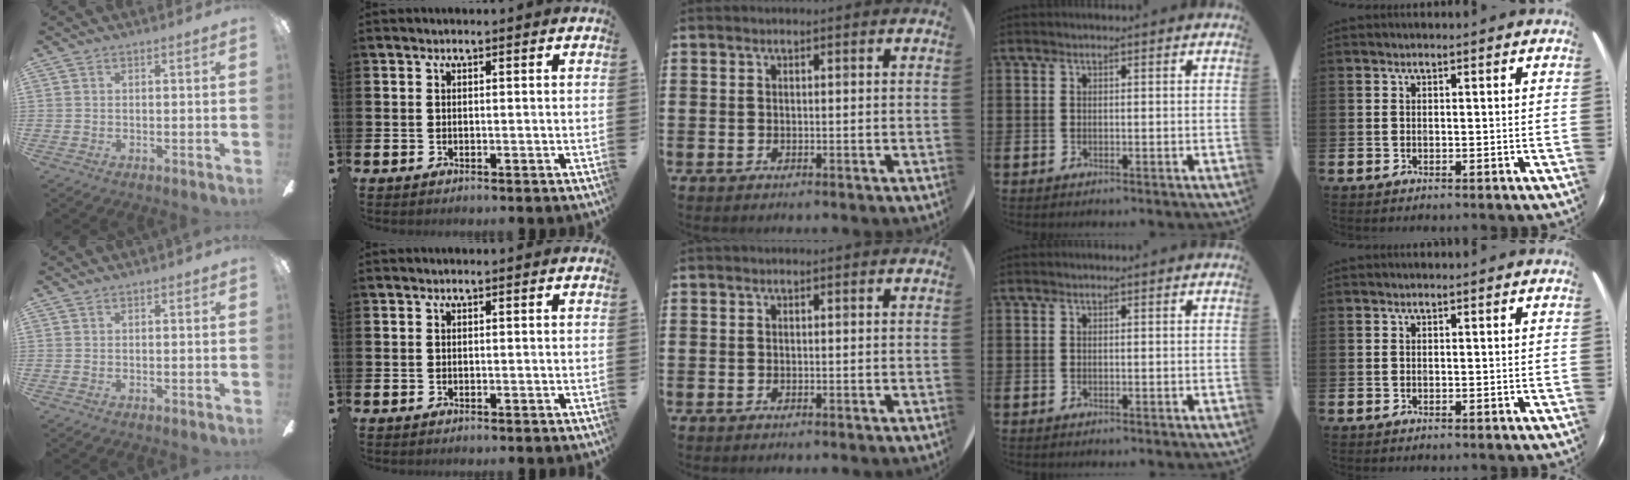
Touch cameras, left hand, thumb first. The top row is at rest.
{}